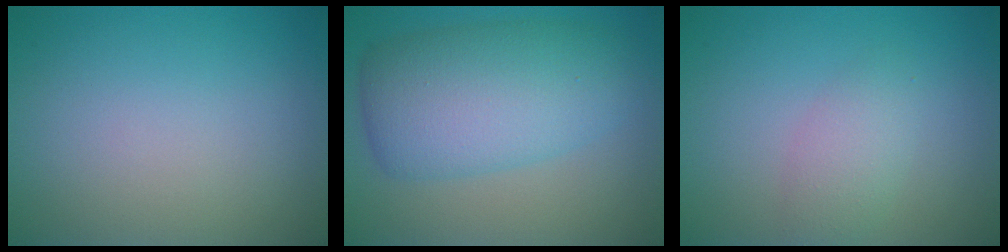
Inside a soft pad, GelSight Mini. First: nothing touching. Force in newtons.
{"total": 7.7, "press": 7.7, "slide": 0.1}
{"total": 2.3, "press": 2.3, "slide": 0.1}